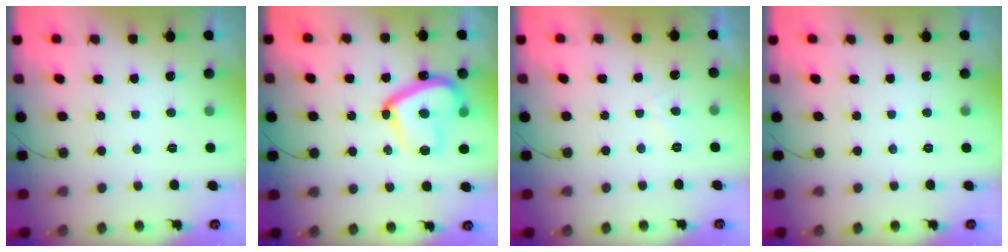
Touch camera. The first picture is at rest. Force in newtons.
{"total": 15.5, "press": 15.4, "slide": 1.3}
{"total": 0.9, "press": 0.7, "slide": 0.6}
{"total": 0.0}